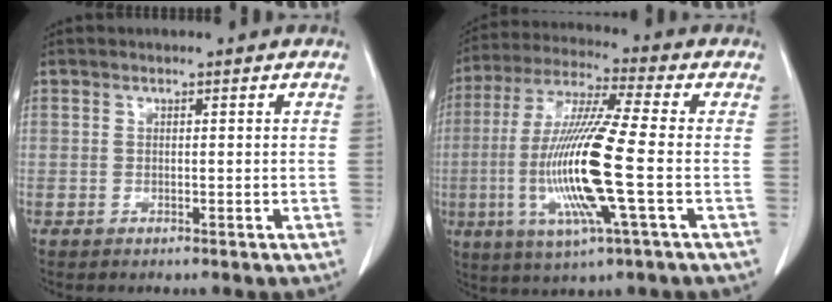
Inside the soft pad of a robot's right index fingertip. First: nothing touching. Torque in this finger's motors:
{"motor_torque": [2.14, 0.00, 1.05, 0.21]}